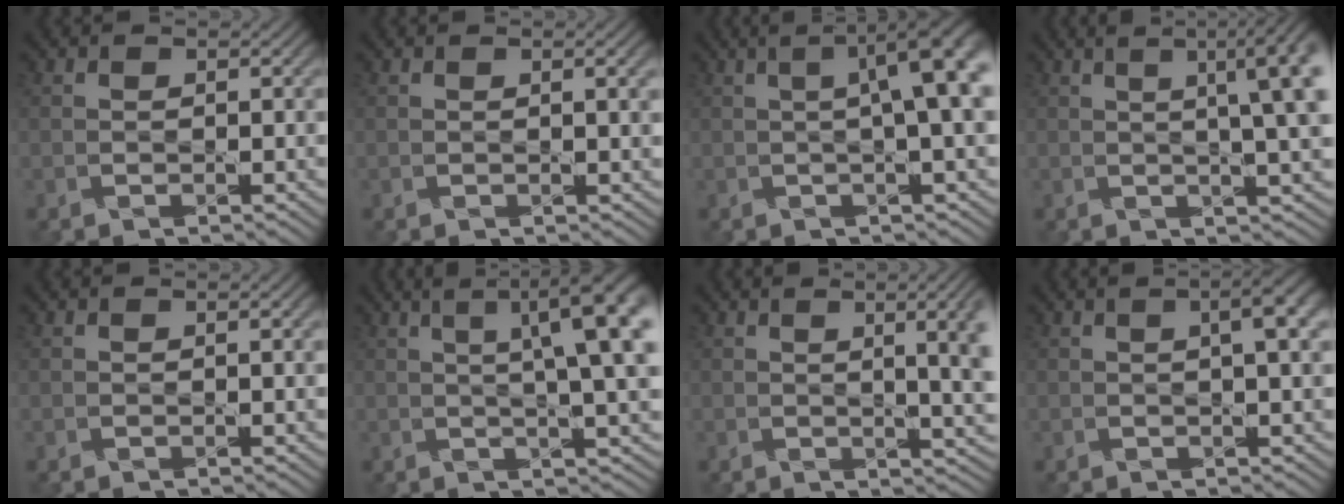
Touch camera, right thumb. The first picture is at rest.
{"total": 1.1, "force": [0.5, -0.1, 0.9], "torque": [-0.017, 0.003, 0.007]}
{"total": 6.8, "force": [1.3, 1.4, 6.5], "torque": [-0.074, 0.024, 0.018]}
{"total": 7.9, "force": [2.2, 1.9, 7.4], "torque": [-0.072, 0.031, 0.020]}
{"total": 0.0}
{"total": 9.9, "force": [2.6, 2.1, 9.3], "torque": [-0.103, 0.024, 0.032]}
{"total": 6.9, "force": [1.1, 2.1, 6.5], "torque": [-0.058, 0.016, 0.014]}
{"total": 2.8, "force": [0.9, 0.1, 2.6], "torque": [-0.040, 0.012, 0.014]}